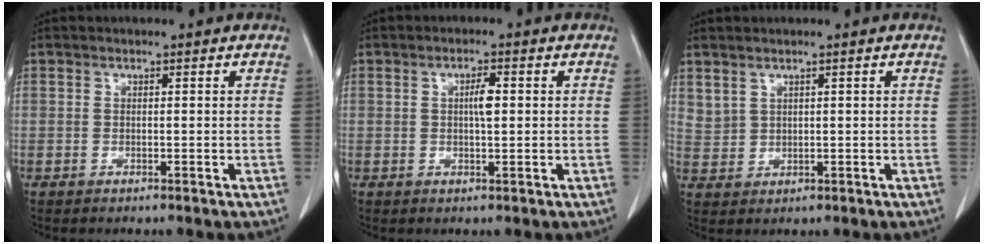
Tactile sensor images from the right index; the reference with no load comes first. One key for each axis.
{"total": 2.7, "fx": 0.4, "fy": 0.6, "fz": 2.6, "tx": -0.046, "ty": 0.002, "tz": 0.007}
{"total": 2.3, "fx": 1.9, "fy": 1.1, "fz": 0.6, "tx": -0.013, "ty": -0.002, "tz": 0.047}